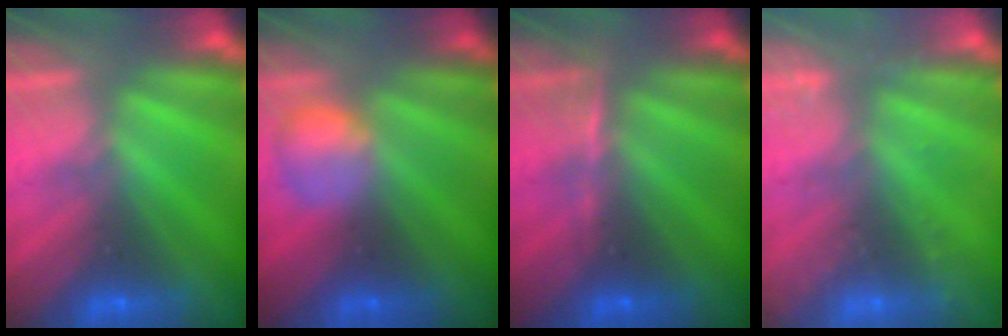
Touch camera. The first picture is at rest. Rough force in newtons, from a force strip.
{"total": 2.4}
{"total": 2.8}
{"total": 2.5}